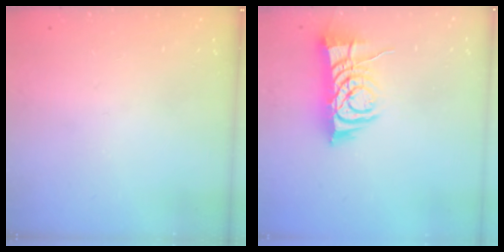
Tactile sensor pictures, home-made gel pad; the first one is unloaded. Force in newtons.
{"total": 9.0, "press": 8.9, "slide": 1.0}